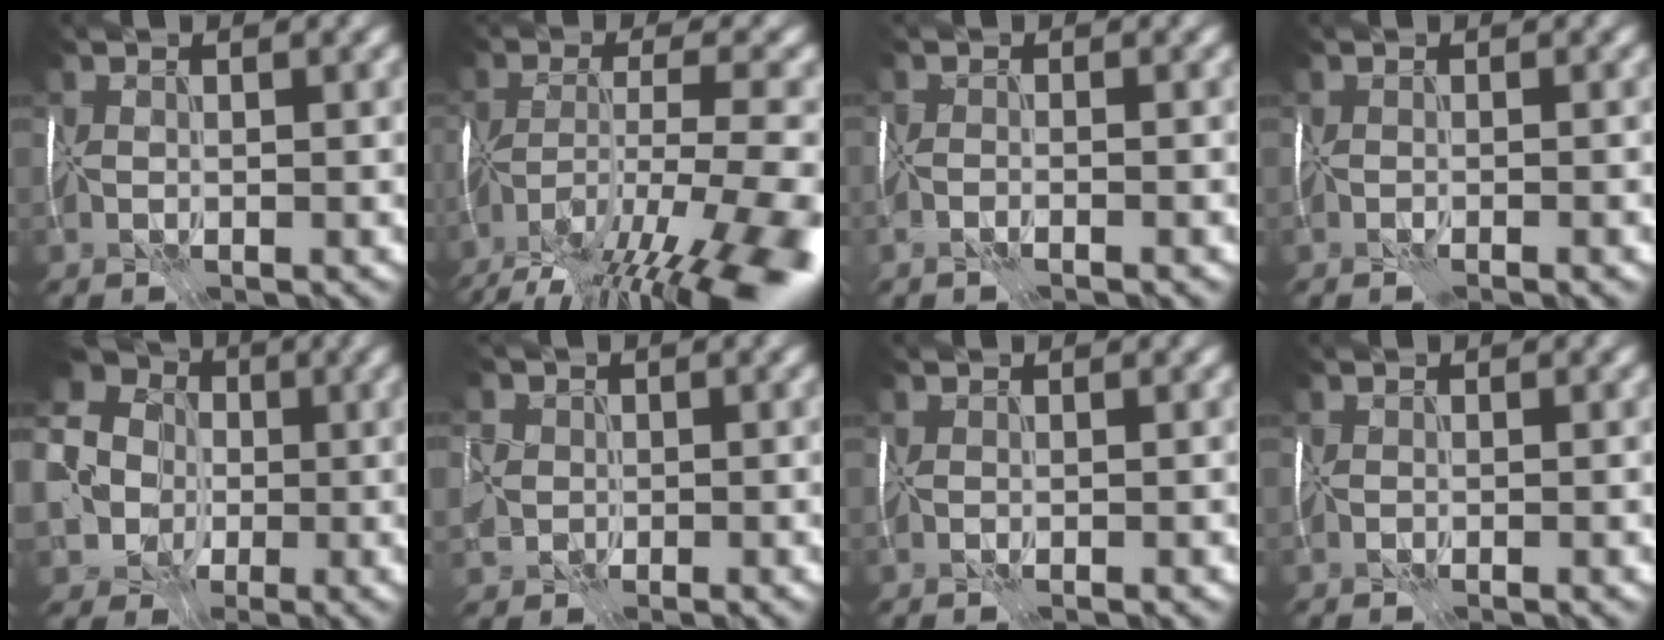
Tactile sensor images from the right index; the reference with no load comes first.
{"total": 15.2, "force": [-11.0, 3.0, 10.0], "torque": [-0.191, -0.033, -0.162]}
{"total": 1.7, "force": [-1.5, -0.5, 0.3], "torque": [-0.009, -0.009, -0.031]}
{"total": 1.3, "force": [-1.1, -0.4, 0.5], "torque": [0.002, -0.013, -0.015]}
{"total": 10.6, "force": [-0.4, 9.1, 5.4], "torque": [-0.126, -0.007, -0.041]}
{"total": 3.3, "force": [-0.7, 3.0, 1.1], "torque": [-0.034, 0.008, -0.024]}
{"total": 0.0}
{"total": 0.5, "force": [-0.5, -0.2, 0.0], "torque": [0.005, -0.006, -0.011]}